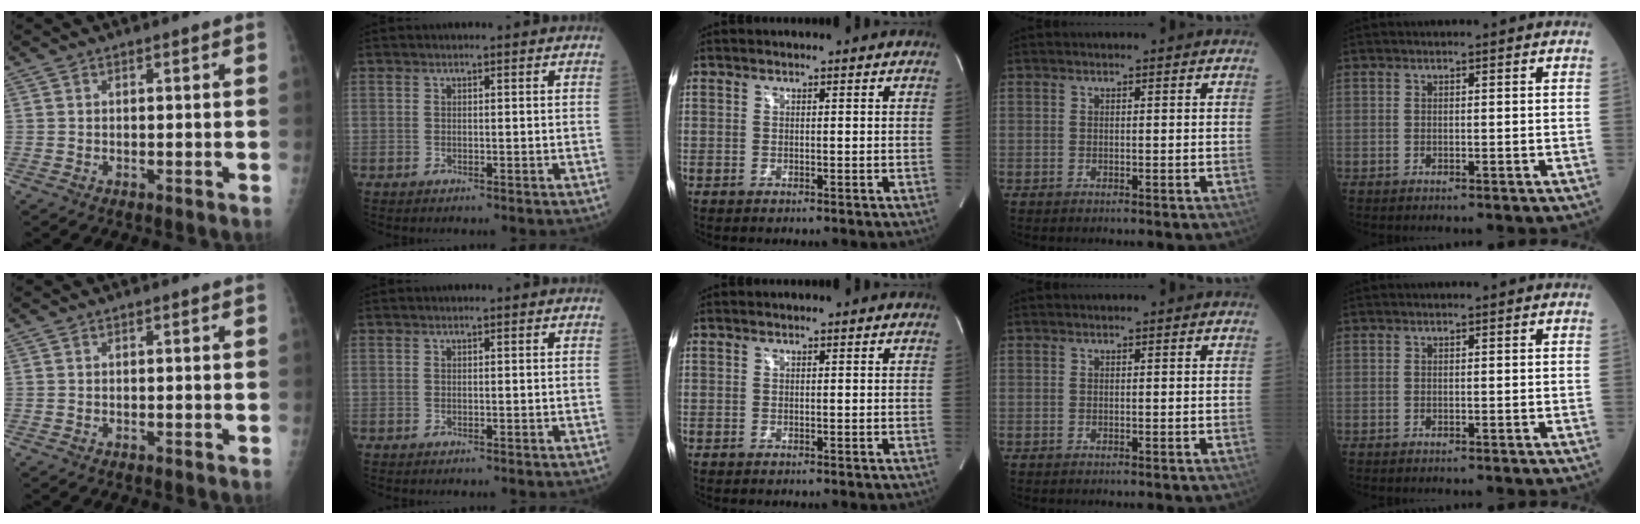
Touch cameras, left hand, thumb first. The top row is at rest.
{}